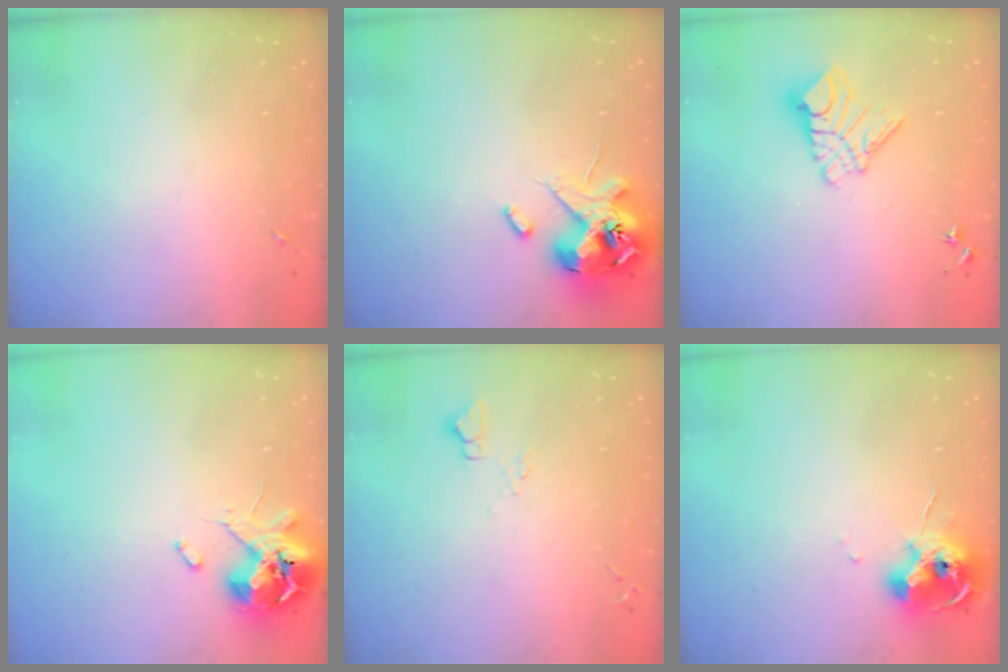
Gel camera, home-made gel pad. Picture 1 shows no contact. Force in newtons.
{"total": 14.7, "press": 14.5, "slide": 2.1}
{"total": 10.6, "press": 10.5, "slide": 1.1}
{"total": 10.7, "press": 10.6, "slide": 1.6}
{"total": 4.6, "press": 4.6, "slide": 0.5}
{"total": 10.4, "press": 10.3, "slide": 1.2}